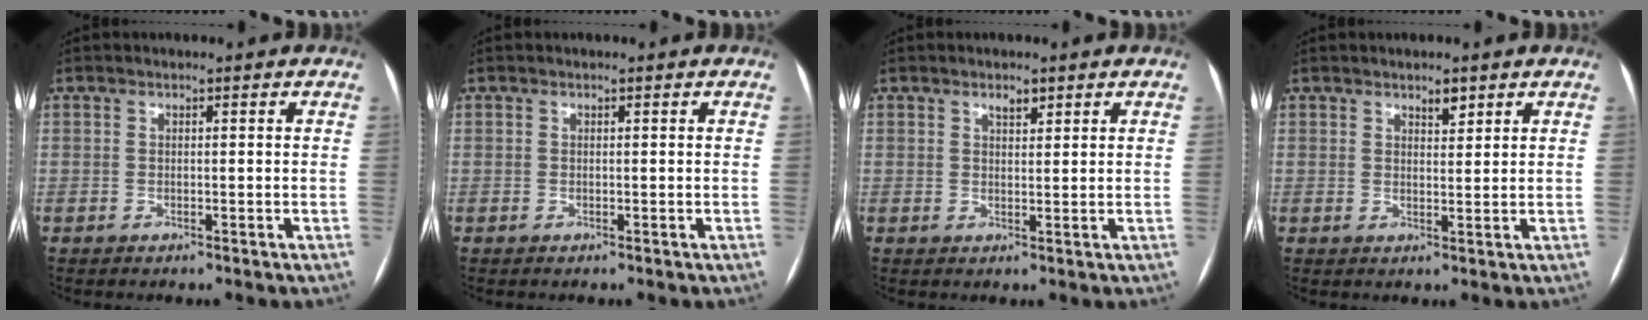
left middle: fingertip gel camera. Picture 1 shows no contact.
{"total": 0.0}
{"total": 1.7, "force": [1.2, 0.7, 1.0], "torque": [-0.015, 0.000, 0.019]}
{"total": 2.0, "force": [1.5, 0.7, 1.2], "torque": [-0.018, 0.000, 0.025]}